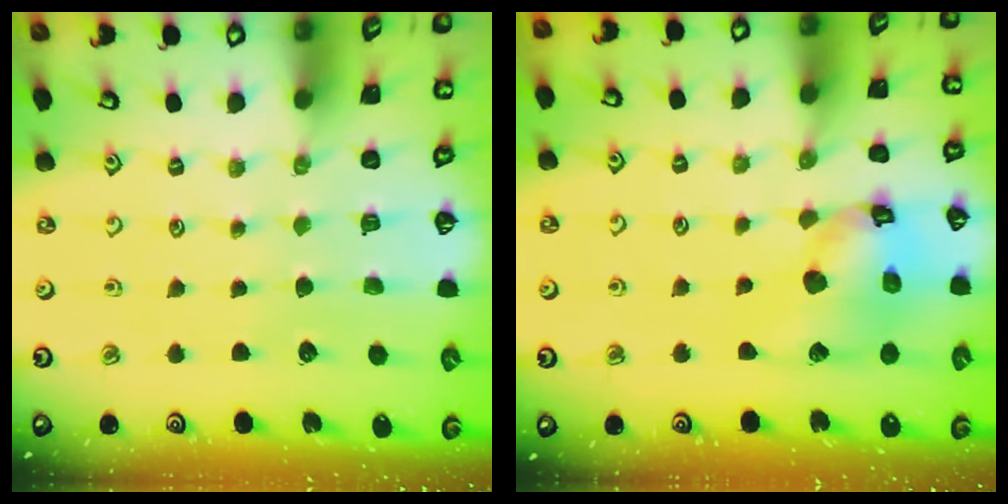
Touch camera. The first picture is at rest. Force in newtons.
{"total": 14.9, "press": 14.8, "slide": 2.0}